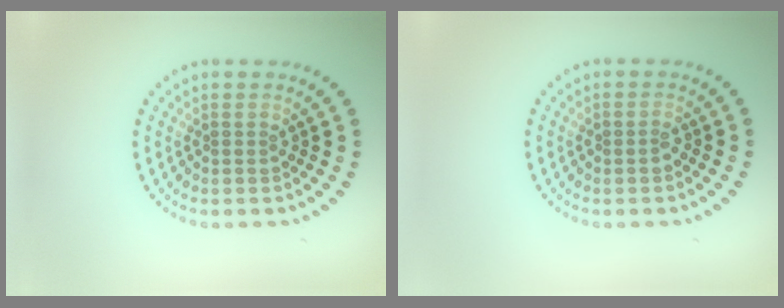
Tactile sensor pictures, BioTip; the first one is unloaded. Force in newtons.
{"total": 0.8, "press": 0.8, "slide": 0.2}